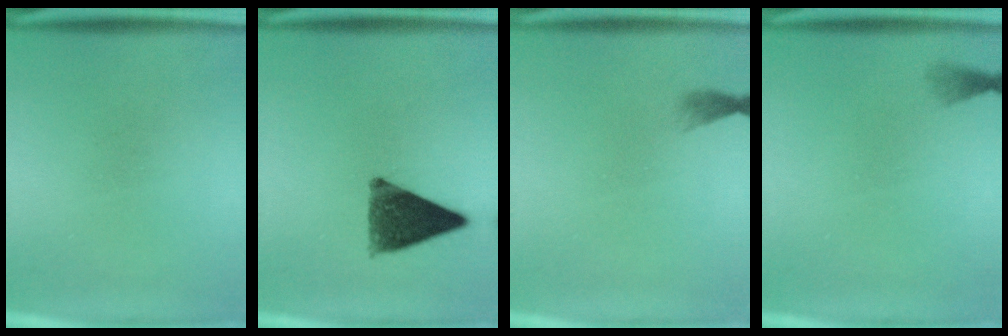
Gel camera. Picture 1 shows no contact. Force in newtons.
{"total": 10.4}
{"total": 1.0}
{"total": 1.0}